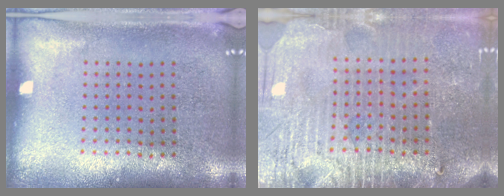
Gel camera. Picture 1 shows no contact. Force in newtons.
{"total": 3.9, "press": 3.5, "slide": 1.7}